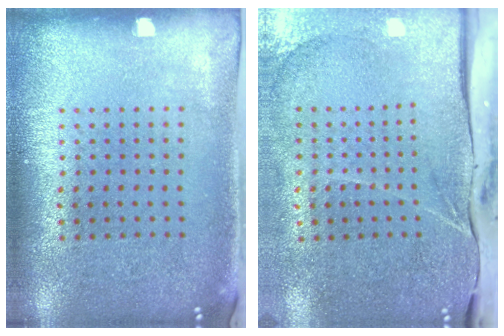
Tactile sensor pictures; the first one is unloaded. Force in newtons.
{"total": 4.4, "press": 3.6, "slide": 2.5}